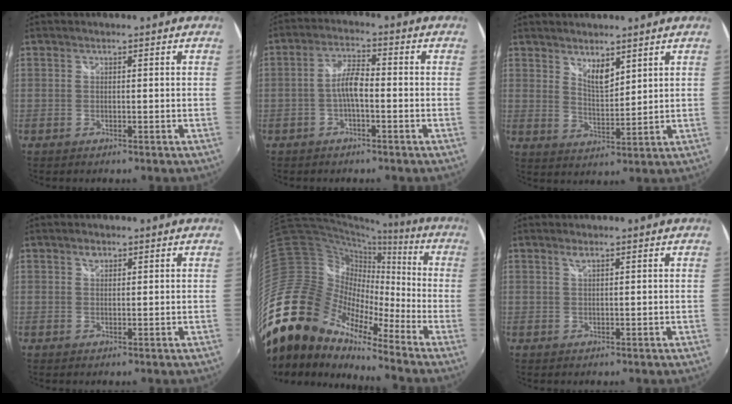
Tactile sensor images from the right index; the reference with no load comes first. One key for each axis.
{"total": 4.7, "fx": -1.4, "fy": 1.2, "fz": 4.3, "tx": -0.086, "ty": 0.012, "tz": -0.028}
{"total": 4.8, "fx": 3.6, "fy": 1.5, "fz": 2.7, "tx": -0.041, "ty": -0.005, "tz": 0.062}
{"total": 1.2, "fx": 0.8, "fy": 0.8, "fz": 0.6, "tx": -0.008, "ty": 0.003, "tz": 0.012}
{"total": 23.3, "fx": -17.2, "fy": 10.9, "fz": 11.3, "tx": -0.220, "ty": -0.021, "tz": -0.345}
{"total": 0.9, "fx": 0.7, "fy": 0.0, "fz": 0.7, "tx": -0.012, "ty": 0.003, "tz": 0.011}